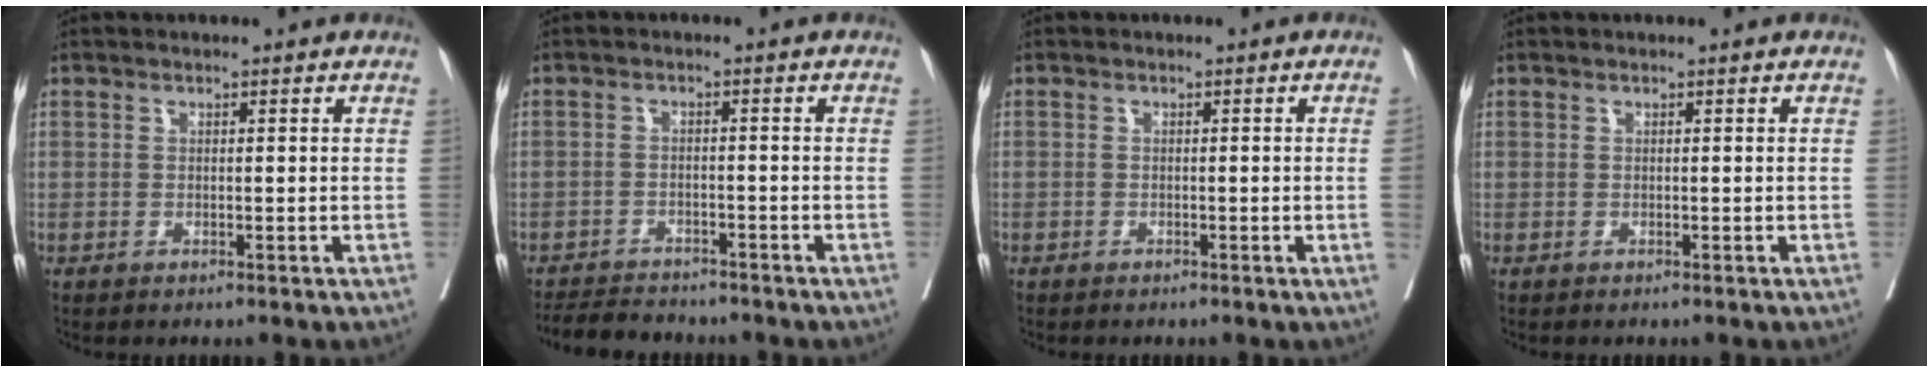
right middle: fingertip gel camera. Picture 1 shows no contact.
{"total": 6.4, "force": [-6.1, 1.5, 1.4], "torque": [-0.018, -0.012, -0.094]}
{"total": 1.1, "force": [-0.3, -0.4, 1.0], "torque": [-0.011, 0.000, -0.005]}
{"total": 0.0}